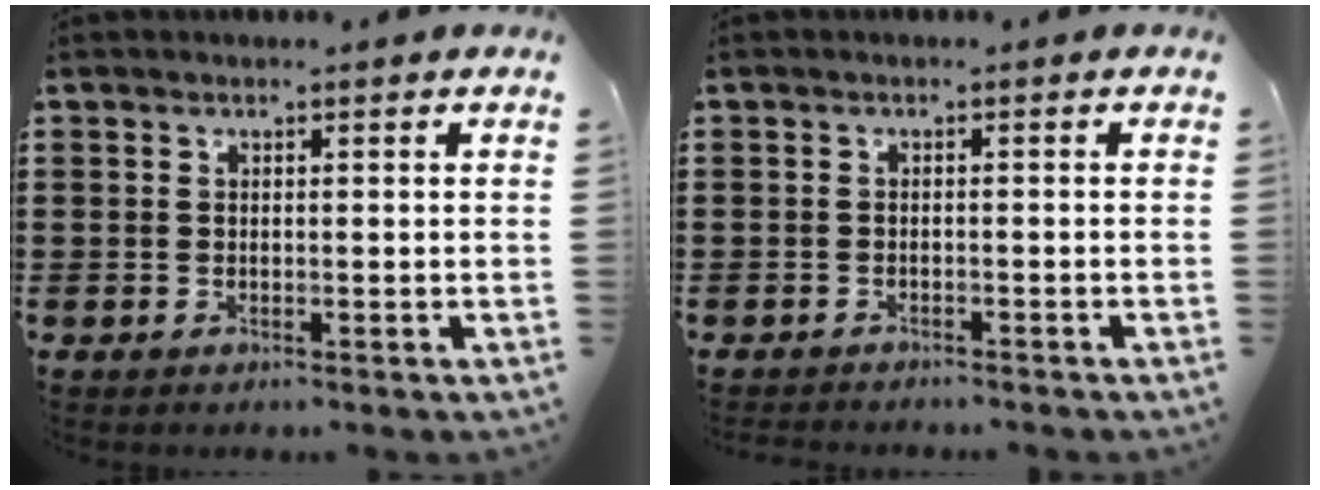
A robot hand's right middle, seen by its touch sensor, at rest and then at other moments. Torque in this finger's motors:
{"motor_torque": [0.01, -0.02, 0.00, 0.02]}